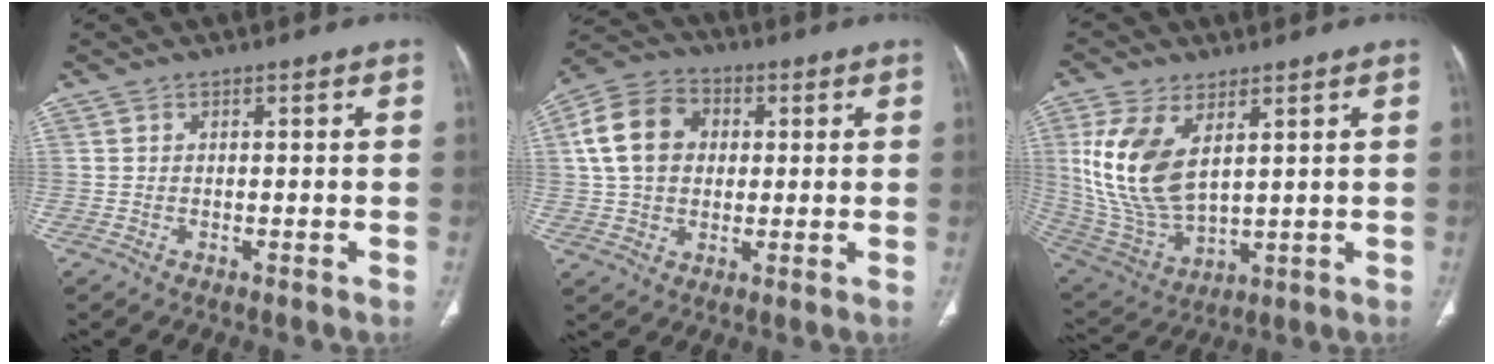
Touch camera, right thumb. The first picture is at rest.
{"total": 12.9, "force": [2.3, 9.9, 7.9], "torque": [-0.131, 0.017, 0.034]}
{"total": 15.3, "force": [4.9, 8.2, 12.0], "torque": [-0.245, -0.019, 0.116]}